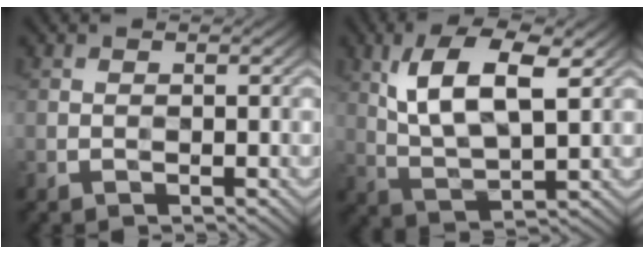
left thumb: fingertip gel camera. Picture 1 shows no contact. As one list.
[{"total": 10.2, "force": [4.1, 4.2, 8.4], "torque": [-0.166, 0.002, 0.078]}]